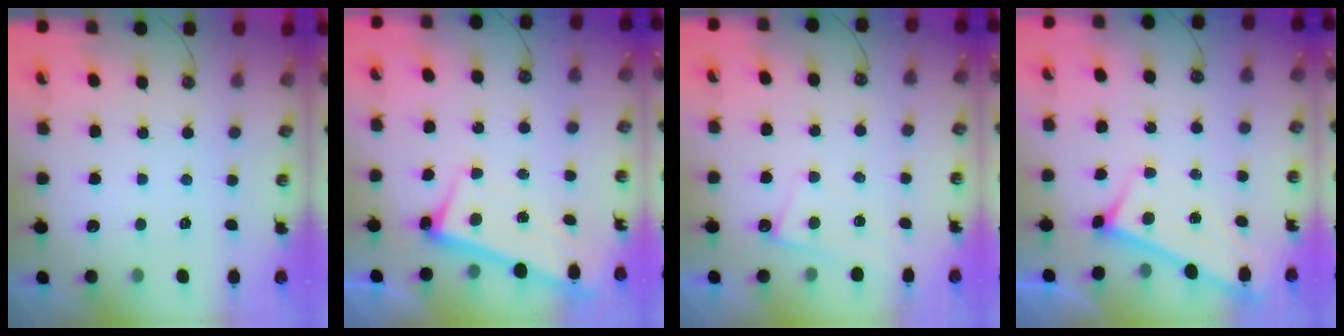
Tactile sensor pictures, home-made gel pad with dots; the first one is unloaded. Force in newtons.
{"total": 2.5, "press": 2.4, "slide": 0.9}
{"total": 0.7, "press": 0.7, "slide": 0.3}
{"total": 3.0, "press": 3.0, "slide": 0.3}